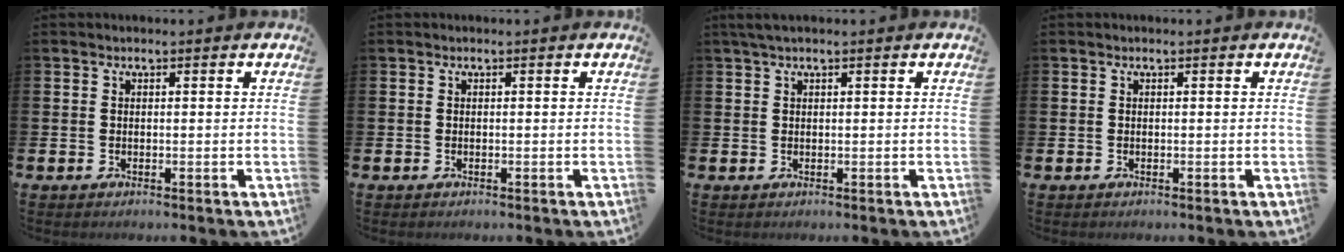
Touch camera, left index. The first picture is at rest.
{"total": 0.0}
{"total": 1.0, "force": [0.8, 0.2, 0.6], "torque": [-0.010, 0.002, 0.014]}
{"total": 0.0}